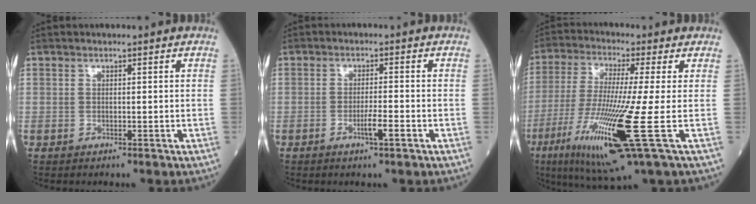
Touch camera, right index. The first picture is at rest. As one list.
[{"total": 2.9, "force": [-1.3, 0.0, 2.6], "torque": [-0.046, -0.001, -0.022]}, {"total": 16.1, "force": [-5.3, -0.5, 15.2], "torque": [-0.318, -0.043, -0.101]}]